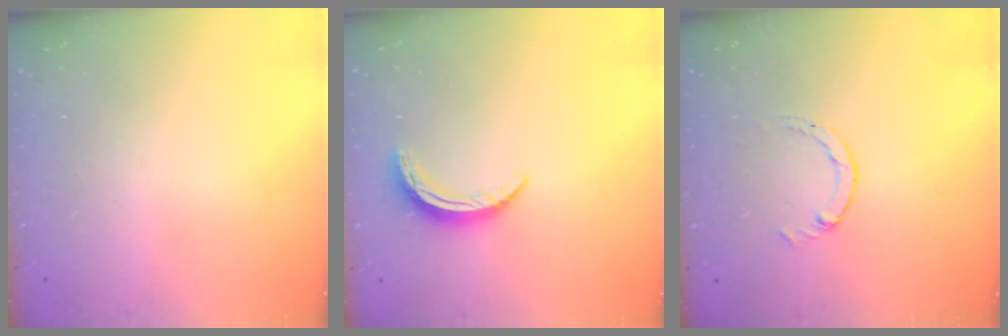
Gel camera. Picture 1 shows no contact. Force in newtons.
{"total": 6.3, "press": 6.3, "slide": 0.6}
{"total": 1.1, "press": 1.1, "slide": 0.2}